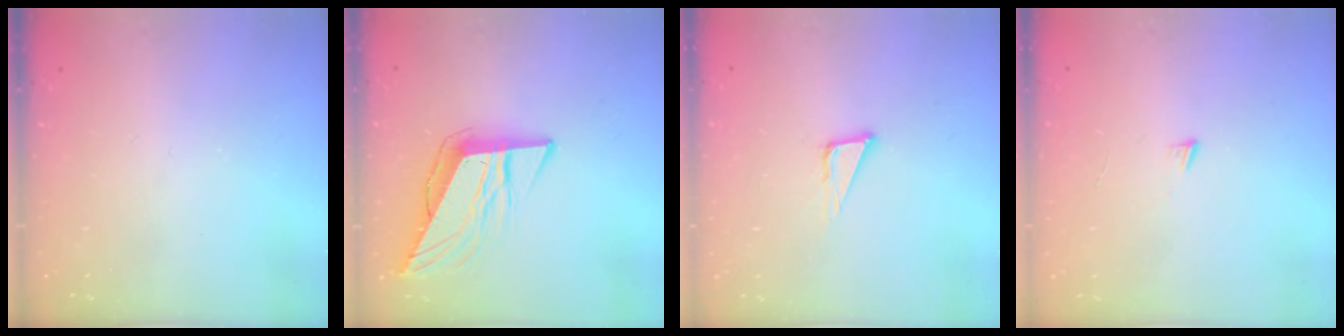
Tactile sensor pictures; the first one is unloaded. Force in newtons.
{"total": 9.9, "press": 9.9, "slide": 0.8}
{"total": 5.3, "press": 5.3, "slide": 0.3}
{"total": 3.0, "press": 3.0, "slide": 0.3}